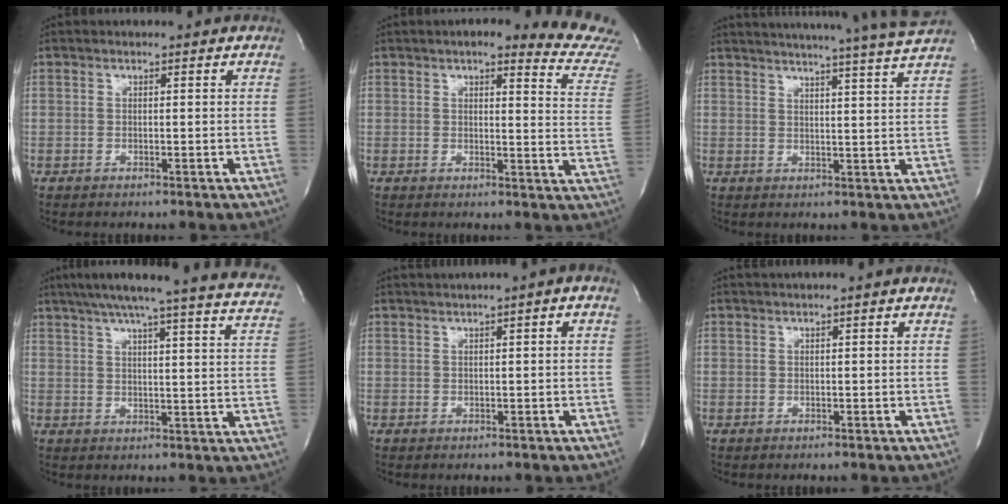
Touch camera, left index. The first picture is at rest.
{"total": 12.9, "force": [12.0, 0.9, 4.7], "torque": [-0.034, -0.060, 0.107]}
{"total": 17.4, "force": [15.8, -2.3, 7.0], "torque": [-0.118, -0.053, 0.194]}
{"total": 27.5, "force": [24.7, 0.4, 12.1], "torque": [-0.189, -0.056, 0.289]}
{"total": 2.7, "force": [0.7, -0.1, 2.6], "torque": [-0.044, 0.008, 0.011]}
{"total": 1.0, "force": [0.0, -0.2, 0.9], "torque": [-0.019, 0.005, 0.001]}